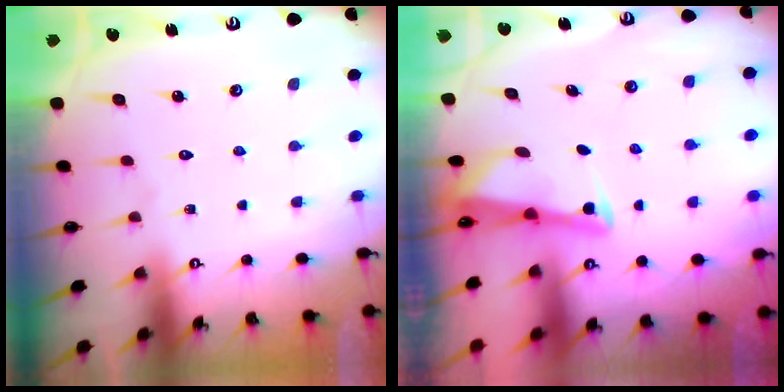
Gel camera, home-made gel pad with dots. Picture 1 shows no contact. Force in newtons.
{"total": 2.5, "press": 2.5, "slide": 0.1}